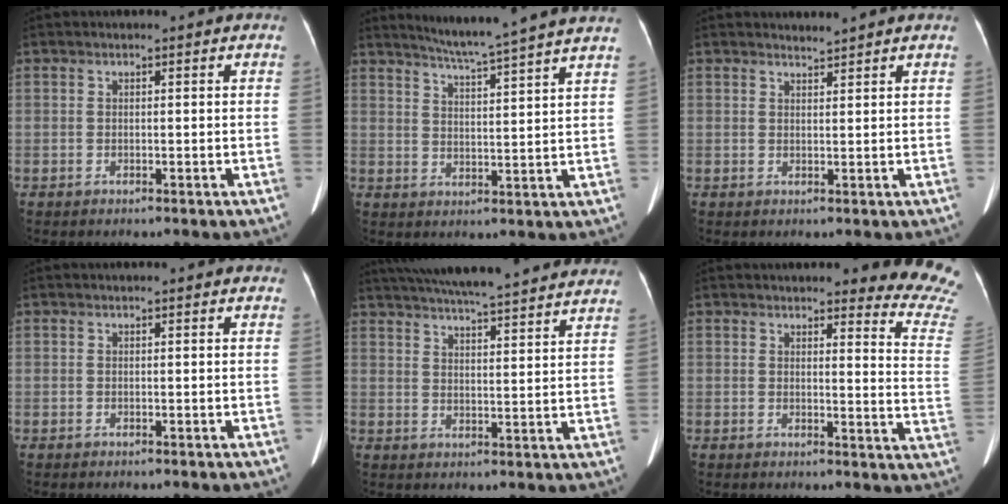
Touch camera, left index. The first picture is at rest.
{"total": 12.8, "force": [11.3, -1.7, 5.7], "torque": [-0.097, -0.012, 0.148]}
{"total": 1.2, "force": [1.2, -0.3, -0.2], "torque": [-0.009, -0.001, 0.024]}
{"total": 1.7, "force": [1.4, 0.4, 0.8], "torque": [-0.010, 0.018, 0.012]}
{"total": 26.9, "force": [24.1, 2.6, 11.5], "torque": [-0.194, 0.005, 0.313]}
{"total": 11.6, "force": [11.3, 0.3, 2.4], "torque": [0.002, -0.098, 0.090]}